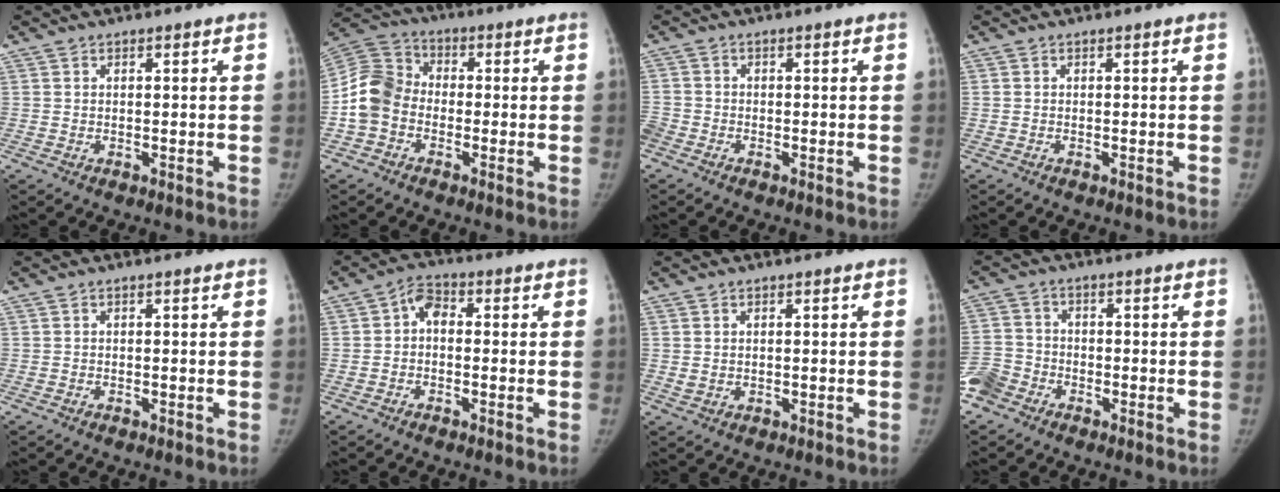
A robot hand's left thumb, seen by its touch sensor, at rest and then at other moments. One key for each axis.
{"total": 9.4, "fx": -1.9, "fy": 7.7, "fz": 5.0, "tx": -0.093, "ty": 0.031, "tz": -0.050}
{"total": 4.6, "fx": -2.5, "fy": 3.3, "fz": 1.9, "tx": -0.059, "ty": 0.002, "tz": -0.054}
{"total": 0.0}
{"total": 0.0}
{"total": 4.0, "fx": -0.1, "fy": 2.7, "fz": 2.9, "tx": -0.035, "ty": 0.015, "tz": -0.017}
{"total": 1.2, "fx": 0.5, "fy": 0.9, "fz": 0.6, "tx": -0.006, "ty": -0.006, "tz": 0.012}
{"total": 6.7, "fx": -4.2, "fy": 4.8, "fz": 2.1, "tx": -0.042, "ty": 0.012, "tz": -0.091}